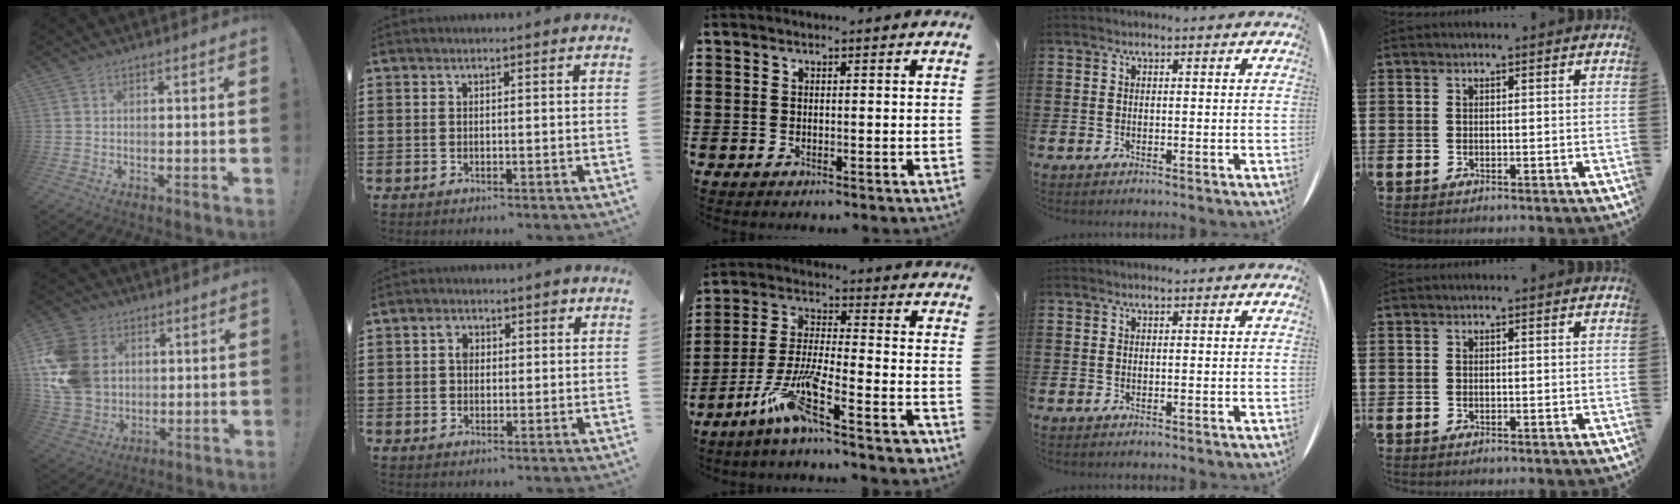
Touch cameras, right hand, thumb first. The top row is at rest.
{"thumb": {"total": 18.2, "force": [3.2, 14.8, 10.2], "torque": [-0.194, -0.007, 0.066]}, "index": {"total": 2.9, "force": [0.6, 2.1, 1.9], "torque": [-0.038, 0.010, 0.007]}, "middle": {"total": 10.2, "force": [-7.0, 1.1, 7.3], "torque": [-0.164, -0.009, -0.140]}}